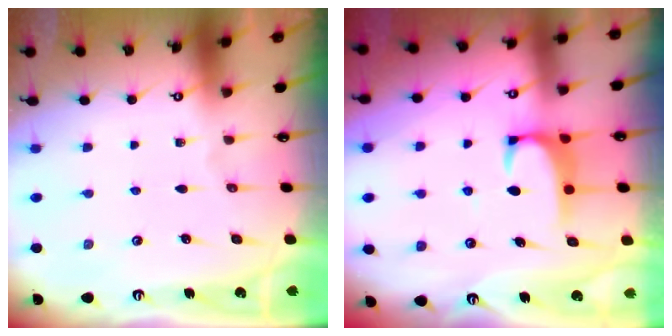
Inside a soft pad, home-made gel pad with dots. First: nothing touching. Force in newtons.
{"total": 1.9, "press": 1.9, "slide": 0.3}